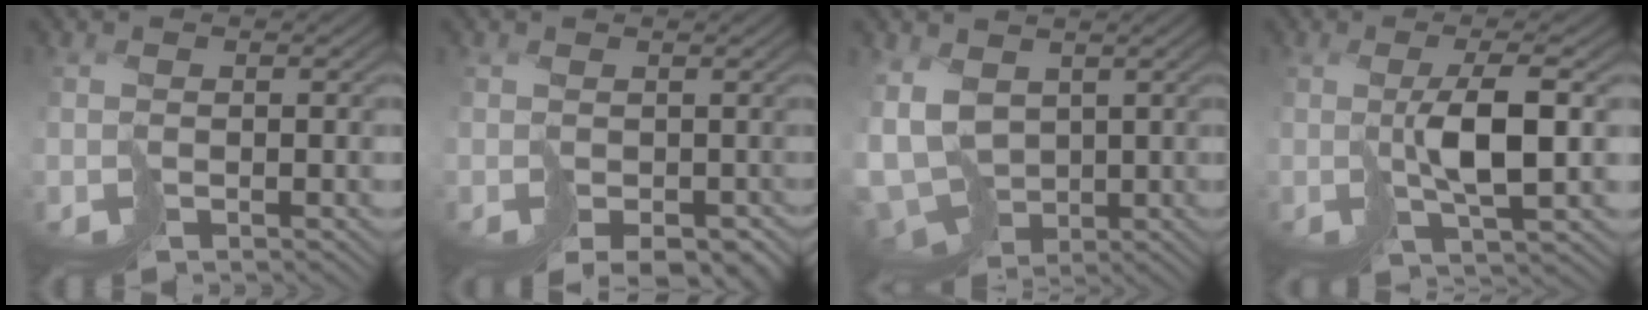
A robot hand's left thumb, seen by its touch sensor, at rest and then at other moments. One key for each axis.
{"total": 3.8, "fx": -1.4, "fy": 2.8, "fz": 2.1, "tx": -0.034, "ty": -0.017, "tz": -0.005}
{"total": 9.5, "fx": -0.8, "fy": 7.1, "fz": 6.2, "tx": -0.160, "ty": -0.037, "tz": -0.004}
{"total": 4.5, "fx": 1.5, "fy": 0.3, "fz": 4.2, "tx": -0.084, "ty": 0.004, "tz": 0.033}